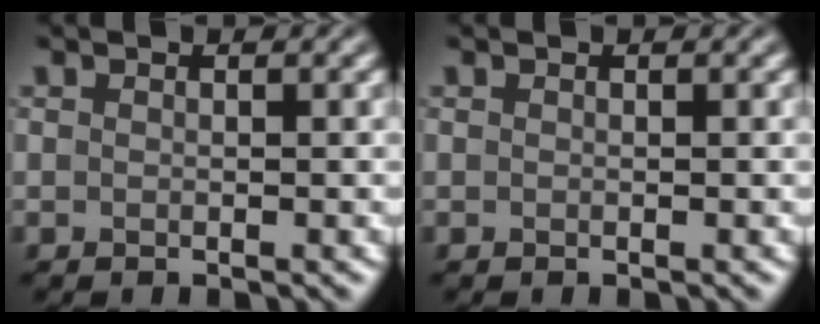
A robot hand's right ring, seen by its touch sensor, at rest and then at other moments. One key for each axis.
{"total": 0.0}